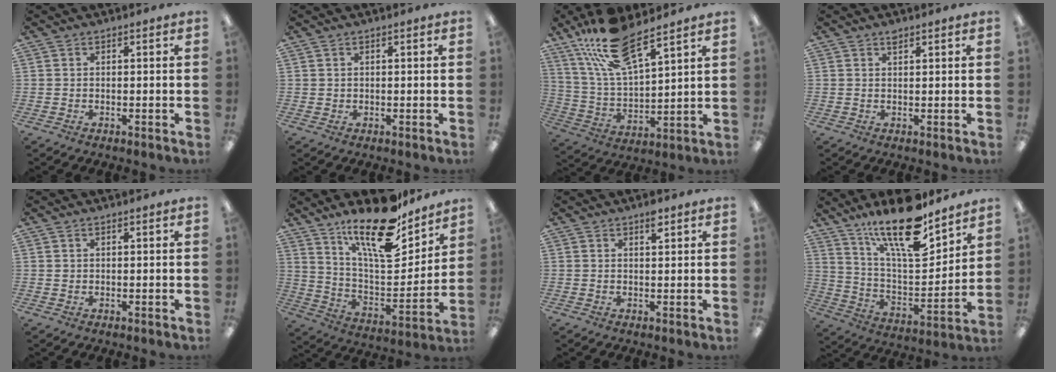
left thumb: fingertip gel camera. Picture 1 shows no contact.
{"total": 0.9, "force": [0.5, 0.7, 0.2], "torque": [-0.006, 0.003, 0.009]}
{"total": 16.5, "force": [12.4, 5.0, 9.6], "torque": [-0.204, -0.049, 0.219]}
{"total": 2.9, "force": [2.2, 0.7, 1.9], "torque": [-0.035, 0.000, 0.036]}
{"total": 0.8, "force": [0.4, 0.6, 0.2], "torque": [-0.006, 0.003, 0.007]}
{"total": 20.8, "force": [15.4, 6.9, 12.1], "torque": [-0.208, -0.103, 0.264]}
{"total": 2.5, "force": [1.8, 0.8, 1.6], "torque": [-0.019, -0.006, 0.028]}
{"total": 20.9, "force": [15.3, 6.6, 12.7], "torque": [-0.221, -0.096, 0.261]}